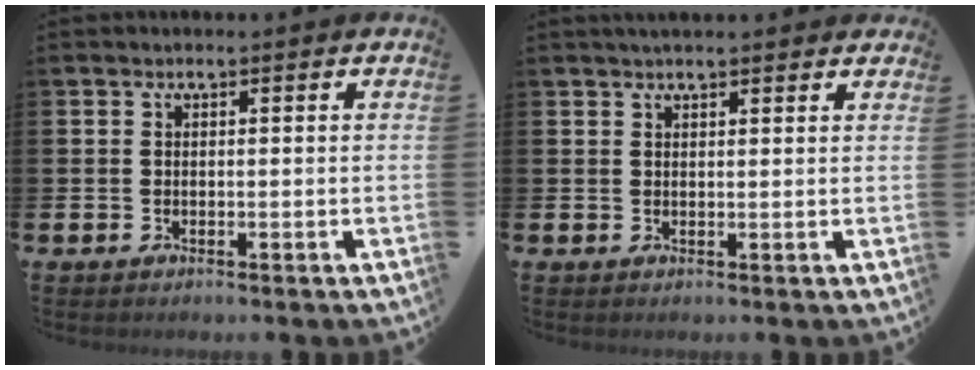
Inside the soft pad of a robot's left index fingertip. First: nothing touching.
{"total": 1.9, "force": [1.8, 0.3, 0.5], "torque": [0.000, -0.004, 0.030]}